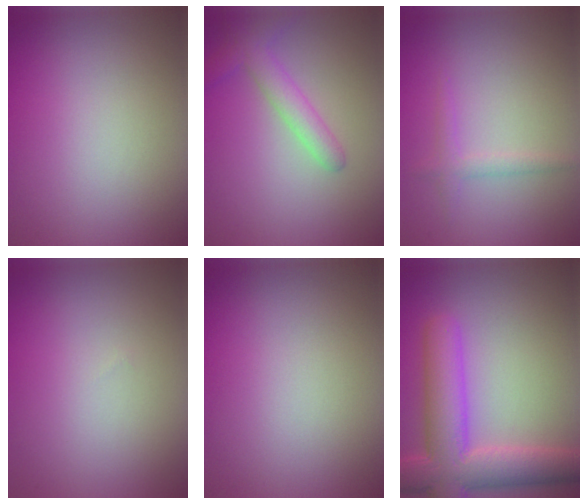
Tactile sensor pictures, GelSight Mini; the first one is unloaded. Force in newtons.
{"total": 2.8, "press": 2.7, "slide": 0.2}
{"total": 1.3, "press": 1.3, "slide": 0.1}
{"total": 0.0}
{"total": 0.0}
{"total": 8.5, "press": 8.5, "slide": 0.7}